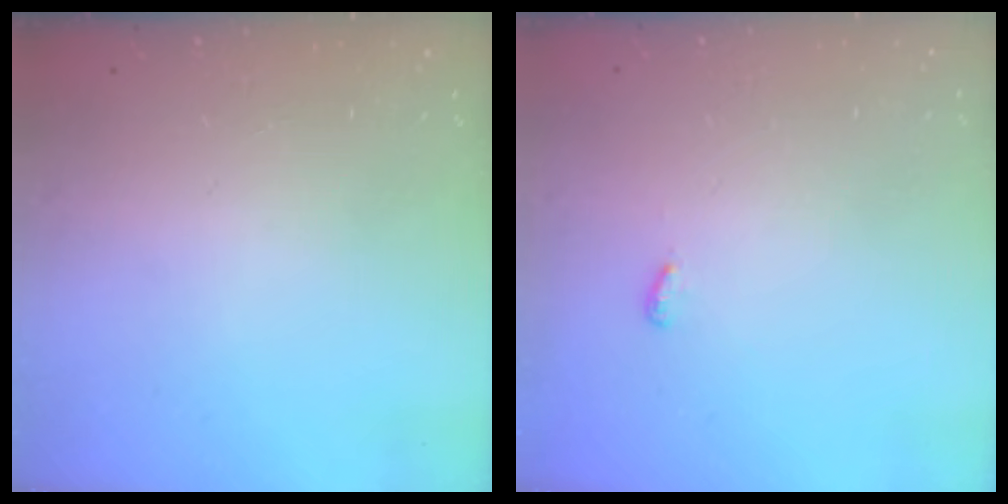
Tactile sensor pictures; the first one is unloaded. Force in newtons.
{"total": 3.2, "press": 3.1, "slide": 0.4}